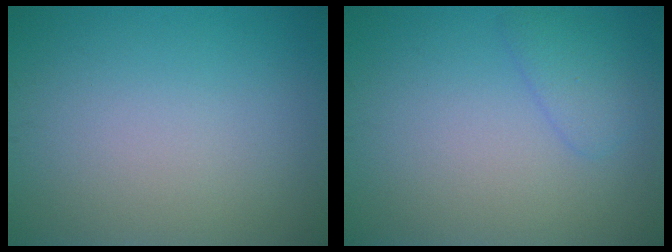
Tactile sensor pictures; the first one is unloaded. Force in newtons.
{"total": 1.8, "press": 1.8, "slide": 0.2}